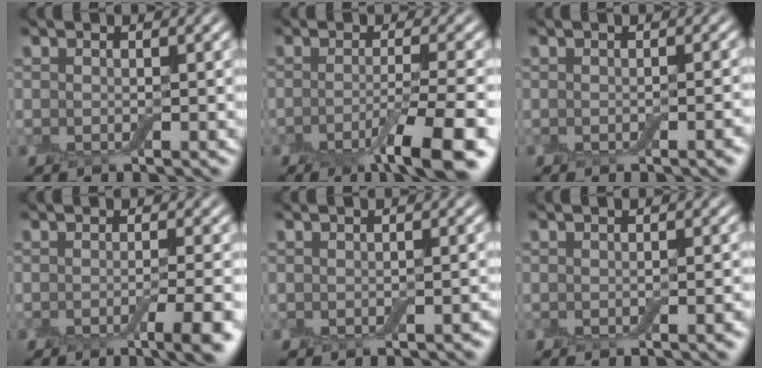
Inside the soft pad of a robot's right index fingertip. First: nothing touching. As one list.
[{"total": 6.9, "force": [-3.4, 1.0, 5.9], "torque": [-0.084, -0.005, -0.059]}, {"total": 1.7, "force": [-0.7, 0.3, 1.5], "torque": [-0.013, 0.001, -0.007]}, {"total": 5.0, "force": [-2.2, 1.0, 4.3], "torque": [-0.053, -0.003, -0.032]}, {"total": 0.7, "force": [-0.5, 0.2, 0.5], "torque": [-0.010, -0.001, -0.003]}, {"total": 1.4, "force": [-0.6, 0.2, 1.3], "torque": [-0.013, 0.000, -0.006]}]